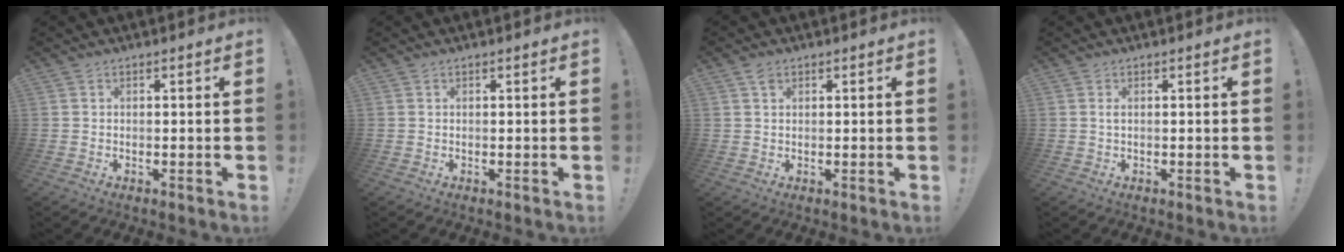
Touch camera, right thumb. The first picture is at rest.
{"total": 0.0}
{"total": 1.7, "force": [1.1, 0.9, 0.8], "torque": [-0.010, -0.004, 0.019]}
{"total": 0.9, "force": [0.2, 0.1, 0.9], "torque": [-0.020, 0.003, 0.002]}